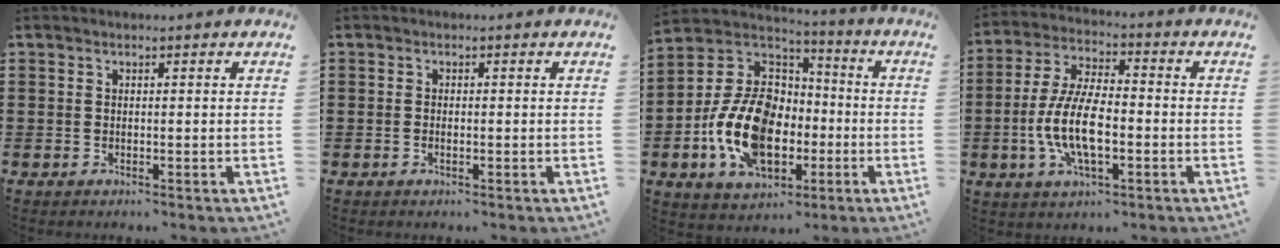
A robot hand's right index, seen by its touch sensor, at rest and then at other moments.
{"total": 0.5, "force": [-0.2, 0.2, 0.5], "torque": [-0.009, -0.003, -0.004]}
{"total": 16.0, "force": [-3.7, 10.6, 11.3], "torque": [-0.273, 0.011, -0.071]}
{"total": 10.4, "force": [-2.4, 4.1, 9.3], "torque": [-0.210, -0.011, -0.050]}